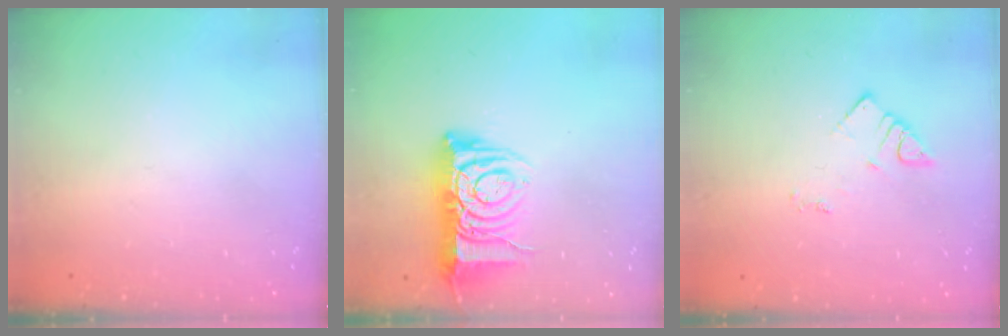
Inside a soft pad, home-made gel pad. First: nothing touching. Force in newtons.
{"total": 11.7, "press": 11.6, "slide": 1.0}
{"total": 2.7, "press": 2.7, "slide": 0.4}